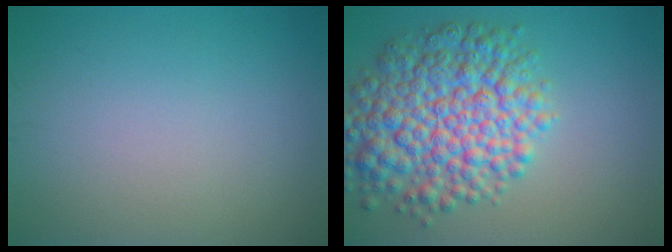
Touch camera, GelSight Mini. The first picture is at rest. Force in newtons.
{"total": 9.1, "press": 9.1, "slide": 0.3}